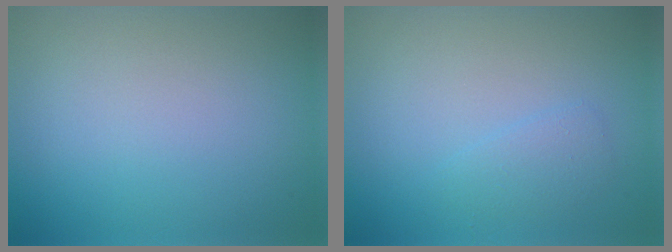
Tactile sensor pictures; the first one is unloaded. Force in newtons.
{"total": 1.4, "press": 1.4, "slide": 0.1}